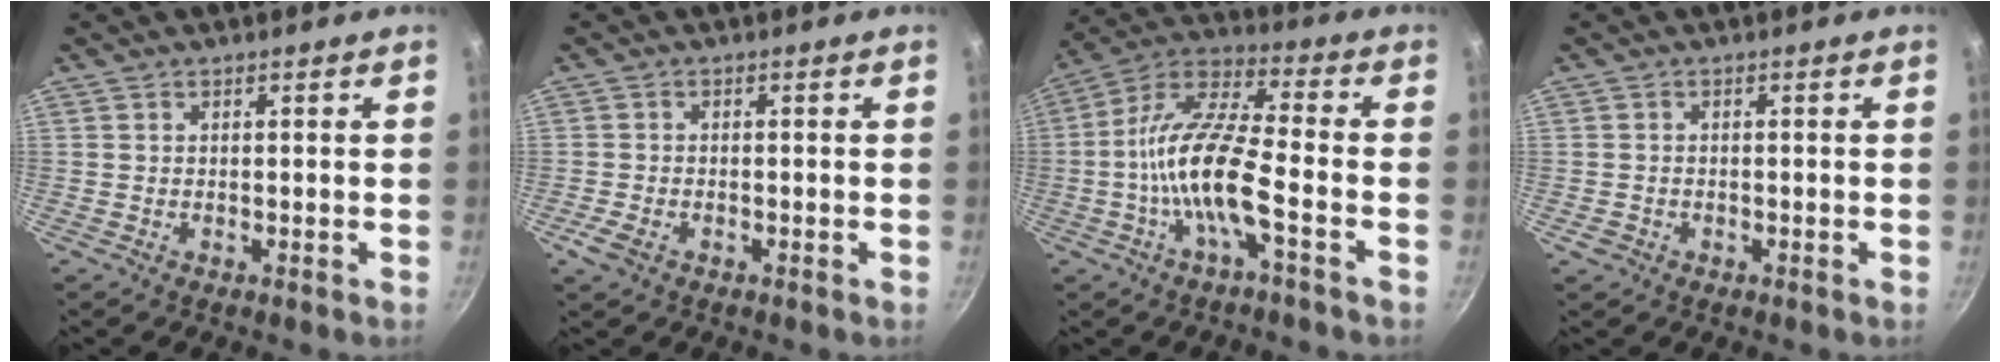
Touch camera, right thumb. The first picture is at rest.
{"total": 3.1, "force": [-1.5, 1.8, 2.0], "torque": [-0.048, 0.004, -0.029]}
{"total": 14.1, "force": [-3.9, 3.7, 13.1], "torque": [-0.255, 0.042, -0.091]}
{"total": 1.7, "force": [-0.8, 1.4, 0.7], "torque": [-0.016, 0.004, -0.010]}